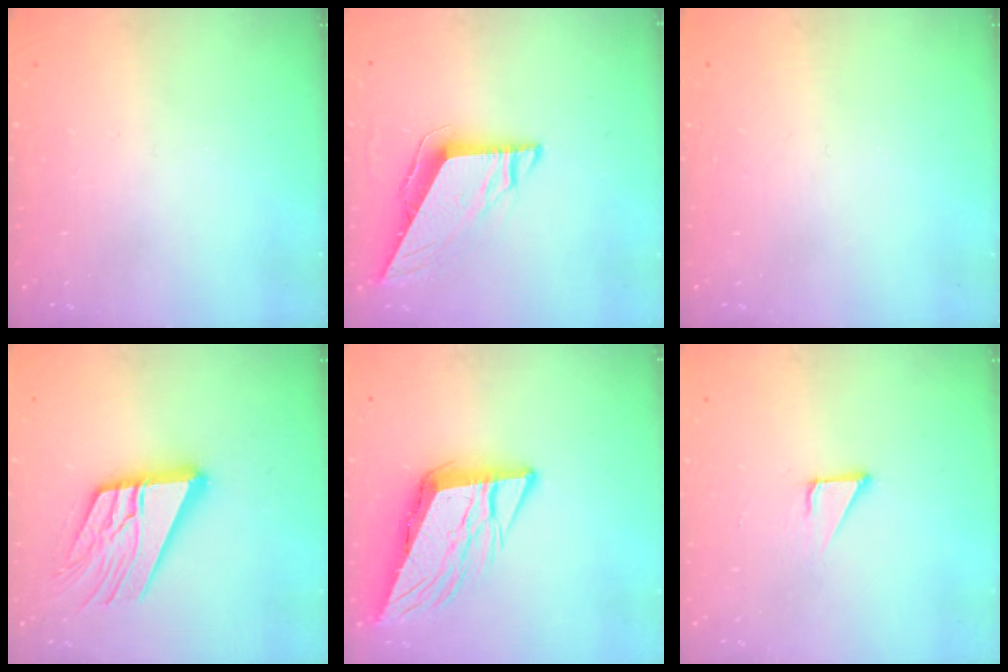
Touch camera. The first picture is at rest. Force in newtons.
{"total": 8.1, "press": 8.1, "slide": 0.3}
{"total": 0.0}
{"total": 17.6, "press": 17.5, "slide": 2.2}
{"total": 10.6, "press": 10.2, "slide": 2.8}
{"total": 2.1, "press": 2.1, "slide": 0.1}